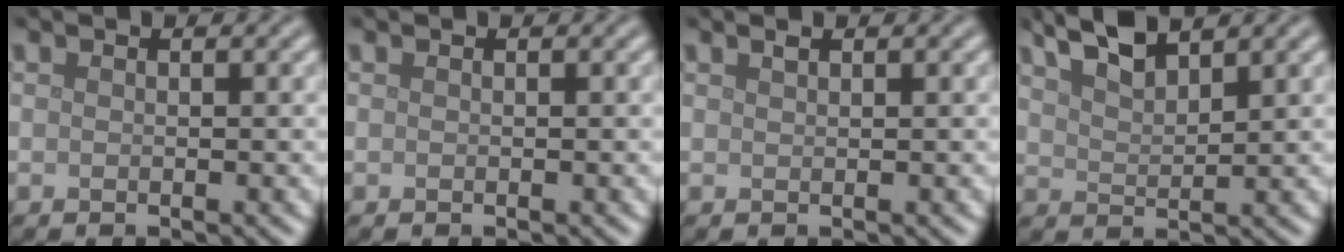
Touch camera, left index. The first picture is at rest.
{"total": 0.0}
{"total": 0.6, "force": [0.5, 0.1, 0.3], "torque": [-0.006, 0.002, 0.010]}
{"total": 4.1, "force": [3.2, 1.0, 2.3], "torque": [-0.050, 0.009, 0.062]}